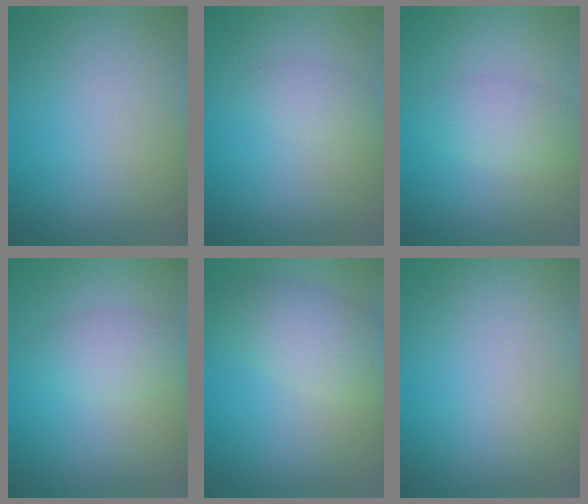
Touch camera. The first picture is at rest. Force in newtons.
{"total": 1.3, "press": 1.3, "slide": 0.1}
{"total": 2.7, "press": 2.7, "slide": 0.1}
{"total": 2.6, "press": 2.6, "slide": 0.0}
{"total": 4.2, "press": 4.2, "slide": 0.3}
{"total": 0.0}